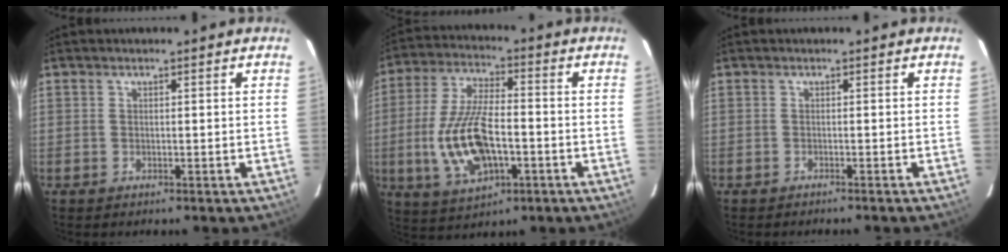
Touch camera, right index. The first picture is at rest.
{"total": 15.3, "force": [-3.5, 7.0, 13.2], "torque": [-0.278, -0.004, -0.056]}
{"total": 0.8, "force": [-0.7, -0.2, 0.3], "torque": [-0.002, -0.004, -0.011]}